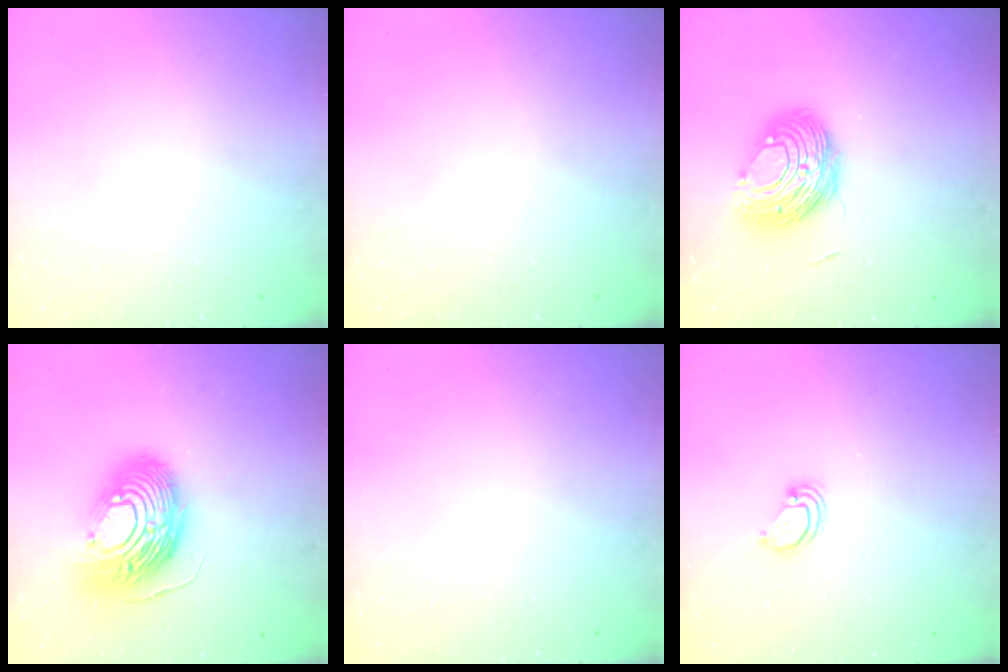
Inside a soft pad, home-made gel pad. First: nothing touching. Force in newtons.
{"total": 0.0}
{"total": 10.7, "press": 10.7, "slide": 0.6}
{"total": 18.8, "press": 18.6, "slide": 2.8}
{"total": 0.0}
{"total": 2.6, "press": 2.6, "slide": 0.1}